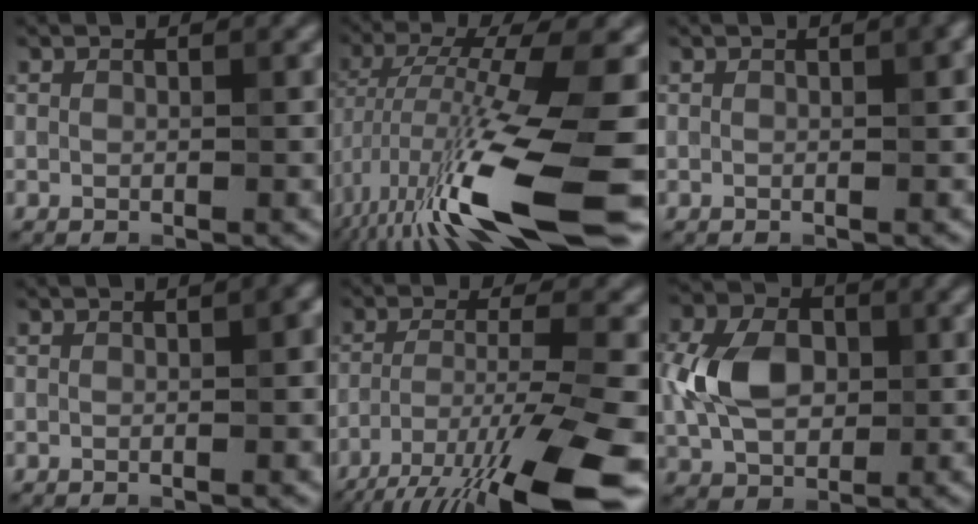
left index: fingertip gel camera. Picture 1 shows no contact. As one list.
[{"total": 14.2, "force": [-5.0, 2.8, 13.0], "torque": [-0.247, -0.004, -0.077]}, {"total": 1.8, "force": [0.2, 0.4, 1.7], "torque": [-0.014, 0.003, -0.002]}, {"total": 2.3, "force": [0.0, 0.4, 2.2], "torque": [-0.023, 0.001, -0.002]}, {"total": 13.5, "force": [-8.6, 2.4, 10.1], "torque": [-0.187, -0.016, -0.139]}, {"total": 7.0, "force": [0.3, 5.0, 4.9], "torque": [-0.107, 0.009, -0.002]}]